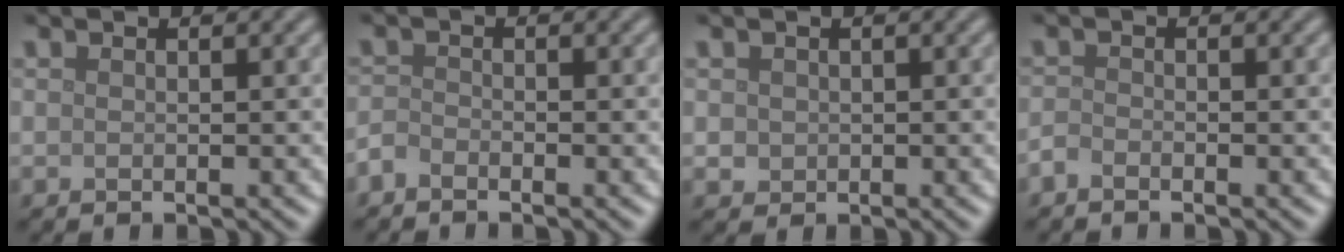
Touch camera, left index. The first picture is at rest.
{"total": 1.3, "force": [-1.1, 0.4, 0.5], "torque": [-0.012, 0.001, -0.029]}
{"total": 1.0, "force": [0.2, 1.0, 0.3], "torque": [-0.002, -0.002, 0.003]}
{"total": 0.9, "force": [-0.8, 0.3, 0.4], "torque": [-0.008, -0.001, -0.020]}